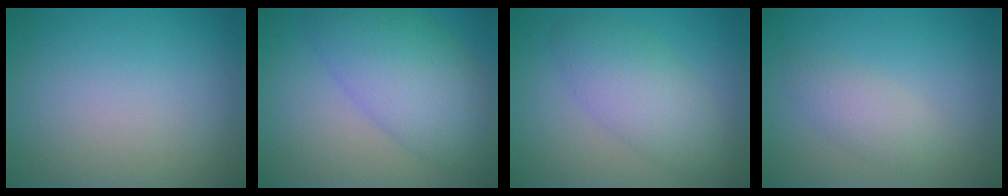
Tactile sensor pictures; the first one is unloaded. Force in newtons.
{"total": 7.5, "press": 7.5, "slide": 0.3}
{"total": 4.4, "press": 4.4, "slide": 0.2}
{"total": 2.3, "press": 2.3, "slide": 0.1}